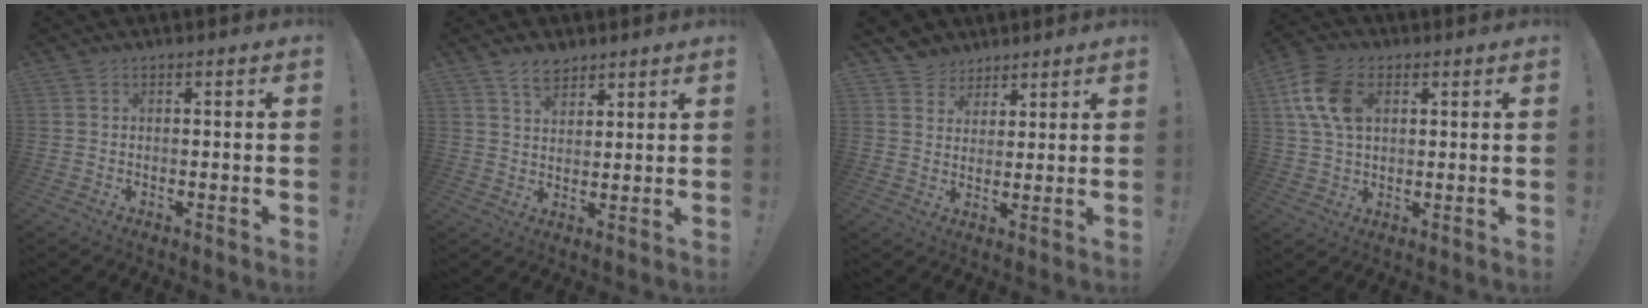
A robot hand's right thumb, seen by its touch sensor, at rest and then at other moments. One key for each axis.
{"total": 5.8, "fx": 4.3, "fy": 3.2, "fz": 2.1, "tx": -0.028, "ty": -0.023, "tz": 0.079}
{"total": 5.2, "fx": 3.4, "fy": 4.0, "fz": 0.1, "tx": -0.004, "ty": -0.029, "tz": 0.067}
{"total": 12.3, "fx": 3.9, "fy": 8.1, "fz": 8.4, "tx": -0.161, "ty": 0.004, "tz": 0.074}